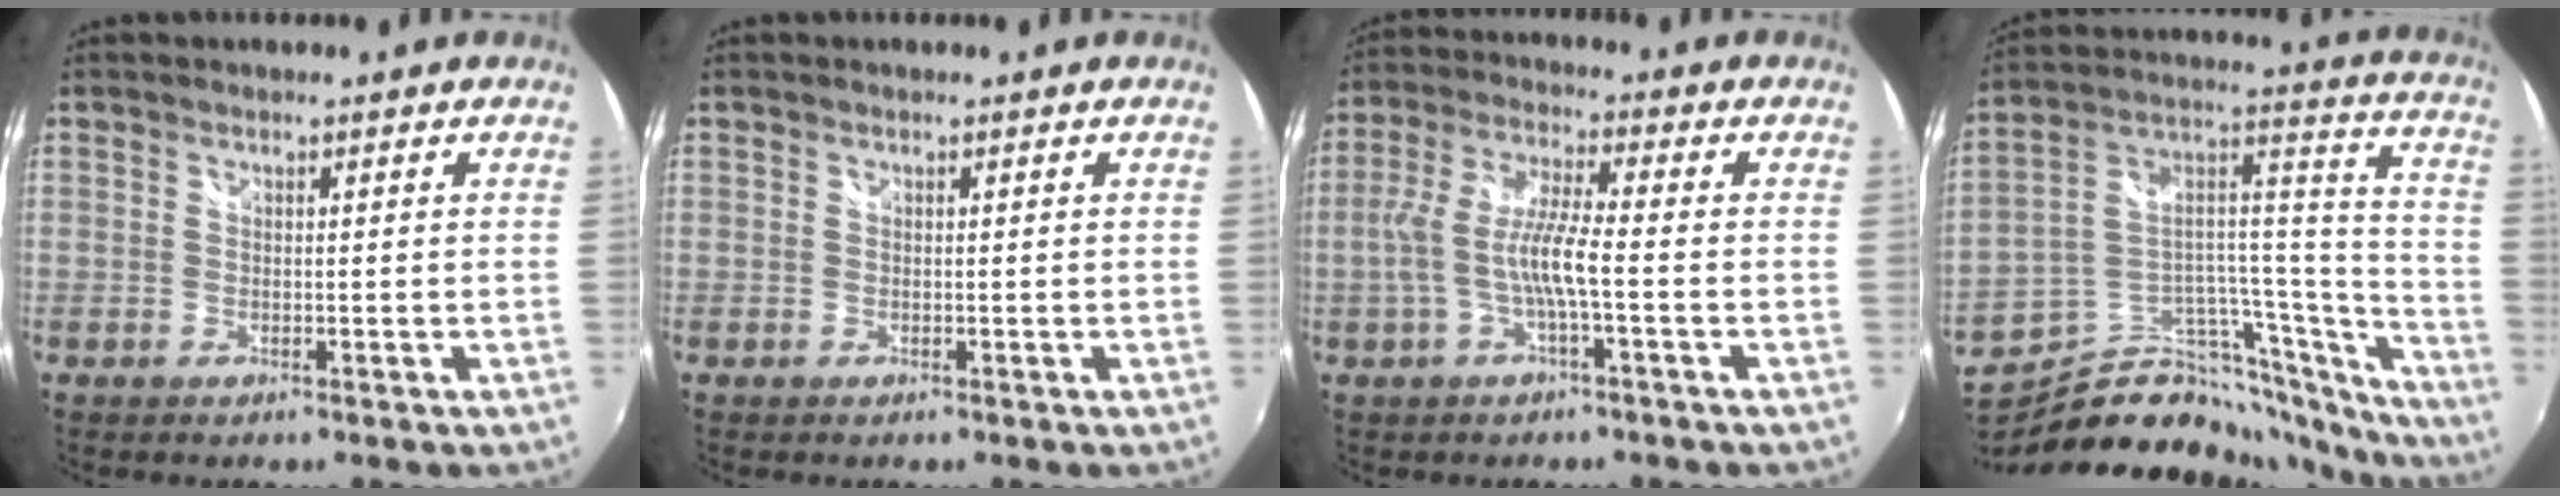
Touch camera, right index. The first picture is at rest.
{"total": 0.0}
{"total": 8.5, "force": [-2.1, 0.8, 8.2], "torque": [-0.175, 0.002, -0.037]}
{"total": 26.1, "force": [-20.5, 11.3, 11.5], "torque": [-0.158, 0.065, -0.313]}